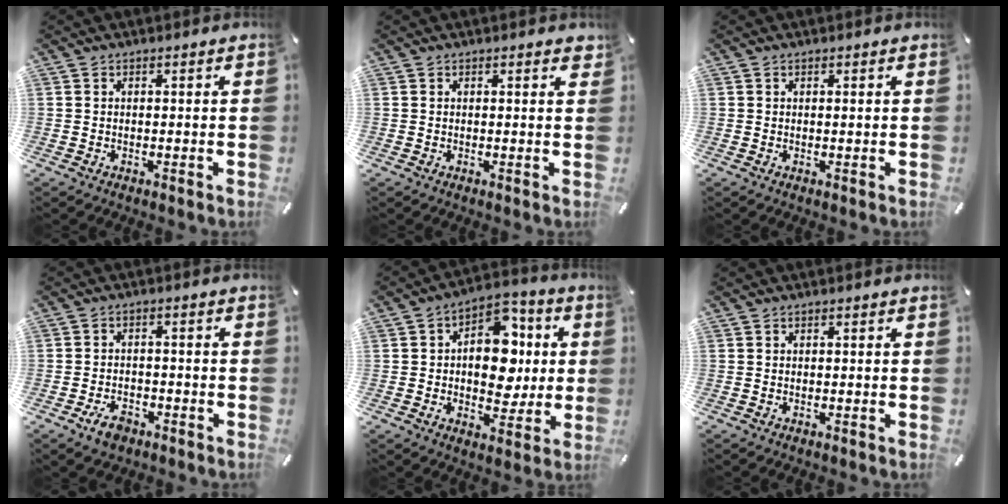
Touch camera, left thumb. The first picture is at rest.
{"total": 0.8, "force": [0.5, 0.2, 0.7], "torque": [-0.006, -0.002, 0.006]}
{"total": 0.0}
{"total": 4.8, "force": [-2.9, 2.9, 2.6], "torque": [-0.053, 0.015, -0.055]}
{"total": 13.1, "force": [0.9, 9.5, 9.0], "torque": [-0.125, -0.005, 0.016]}
{"total": 0.0}